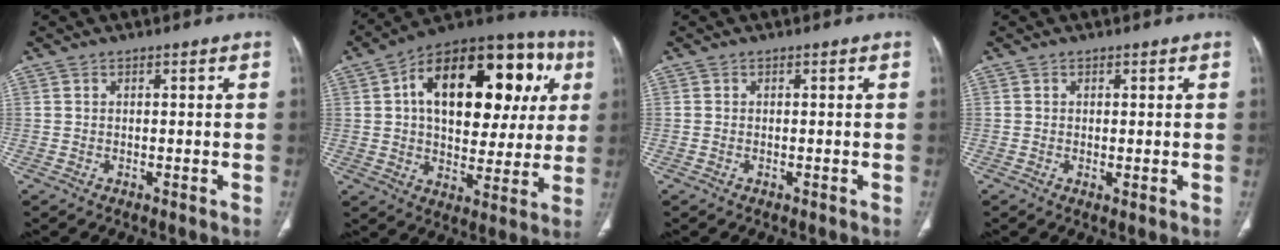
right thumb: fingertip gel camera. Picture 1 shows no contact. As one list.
[{"total": 27.6, "force": [7.1, 15.4, 21.8], "torque": [-0.290, 0.034, 0.104]}, {"total": 0.0}, {"total": 1.1, "force": [-0.1, 0.3, 1.0], "torque": [-0.025, -0.007, 0.000]}]